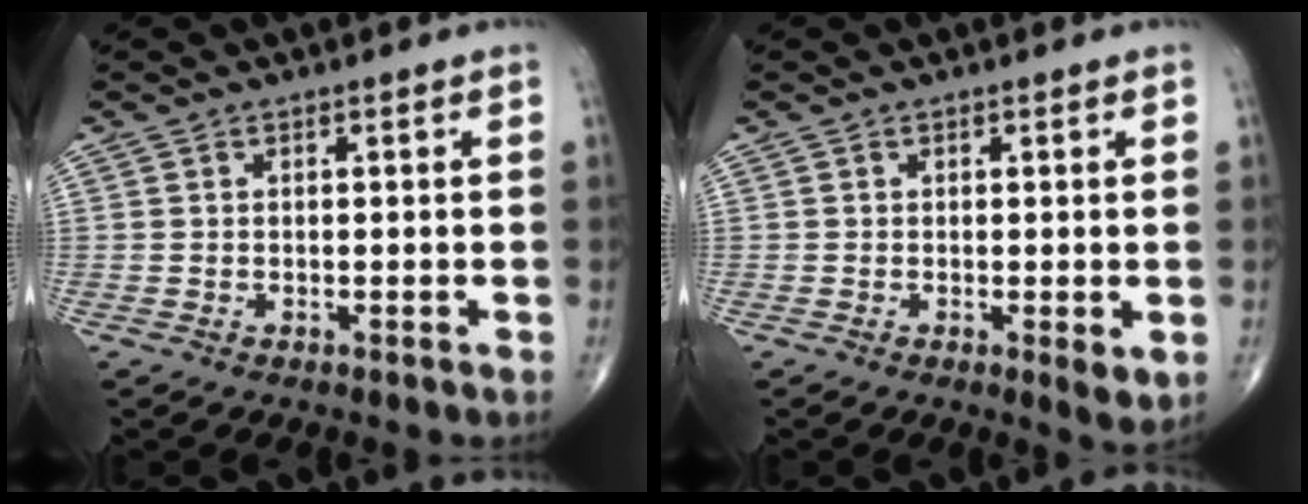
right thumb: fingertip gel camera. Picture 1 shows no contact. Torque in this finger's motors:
{"motor_torque": [0.30, 0.69, 0.25, -0.35, 0.12]}